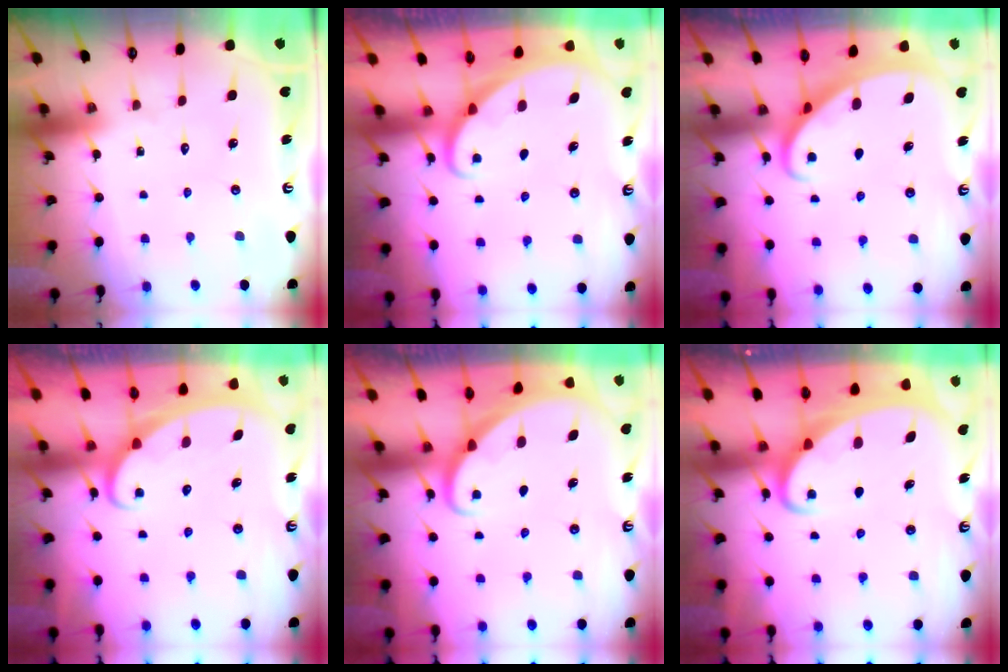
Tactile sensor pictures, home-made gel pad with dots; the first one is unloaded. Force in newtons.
{"total": 1.6, "press": 1.6, "slide": 0.1}
{"total": 2.2, "press": 2.2, "slide": 0.2}
{"total": 2.4, "press": 2.4, "slide": 0.3}
{"total": 2.0, "press": 2.0, "slide": 0.3}
{"total": 2.9, "press": 2.9, "slide": 0.4}